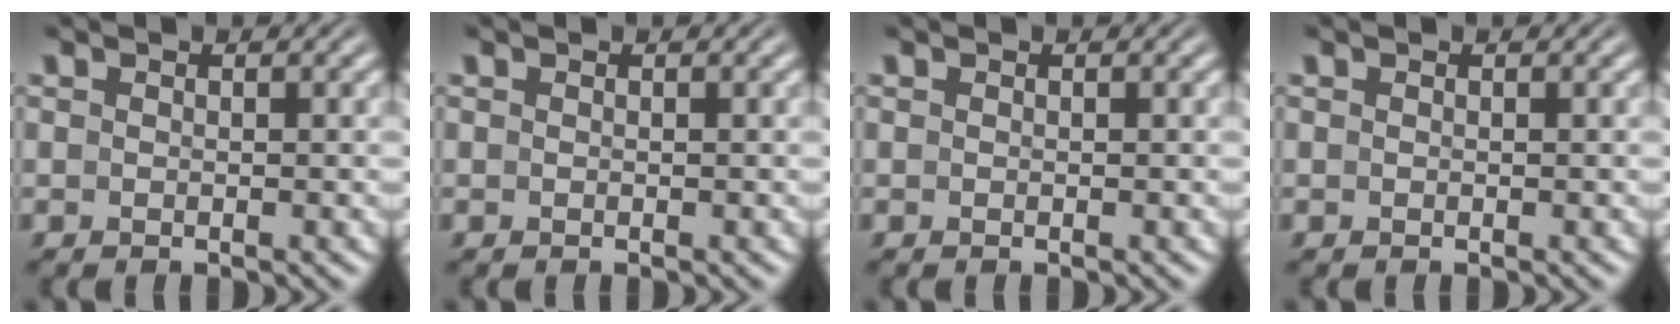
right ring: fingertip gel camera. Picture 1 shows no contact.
{"total": 0.0}
{"total": 0.0}
{"total": 0.0}